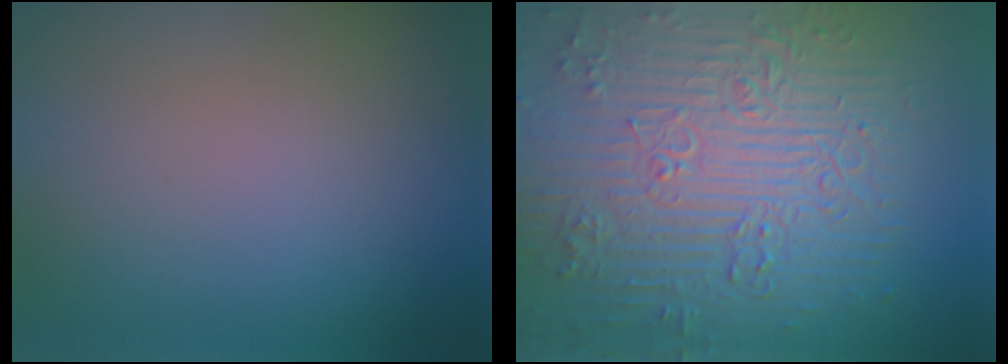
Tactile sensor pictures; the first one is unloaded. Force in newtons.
{"total": 11.0, "press": 7.3, "slide": 8.2}